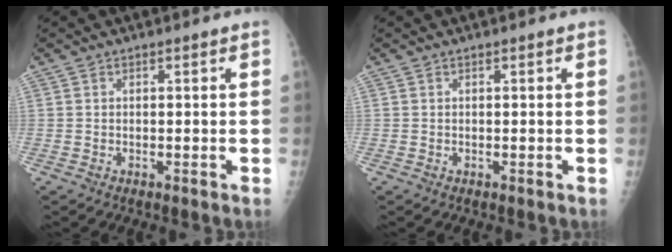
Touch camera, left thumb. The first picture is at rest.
{"total": 0.0}